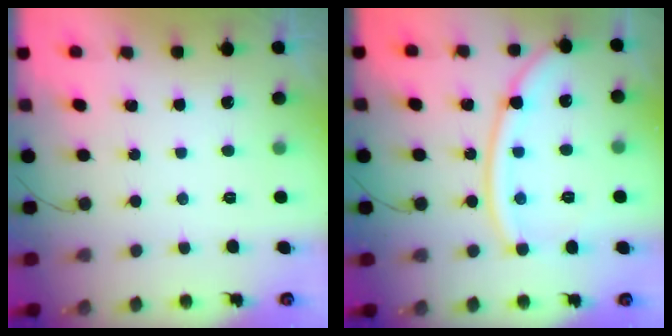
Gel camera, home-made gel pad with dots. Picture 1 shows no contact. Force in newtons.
{"total": 13.6, "press": 13.5, "slide": 1.7}